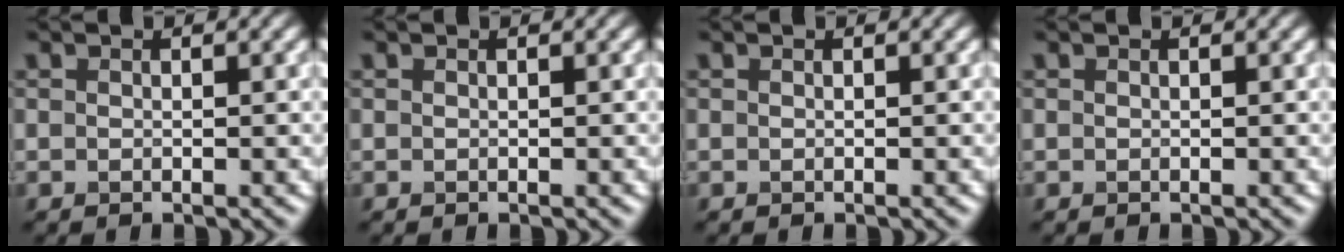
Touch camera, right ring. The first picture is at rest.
{"total": 0.0}
{"total": 0.0}
{"total": 0.0}